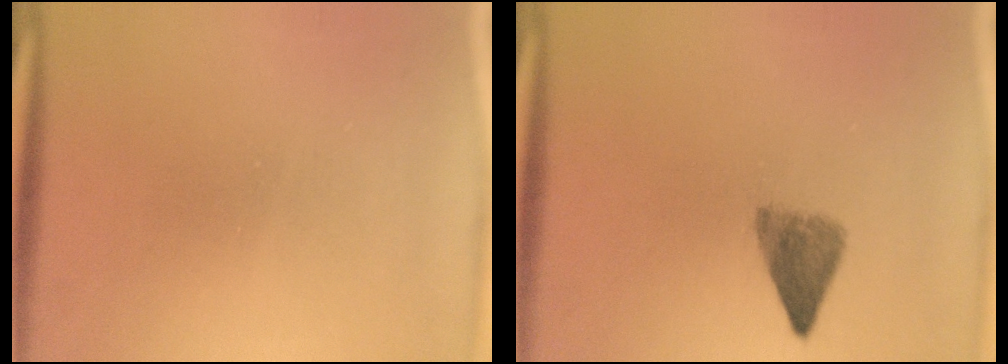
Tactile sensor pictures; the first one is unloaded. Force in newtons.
{"total": 3.5}